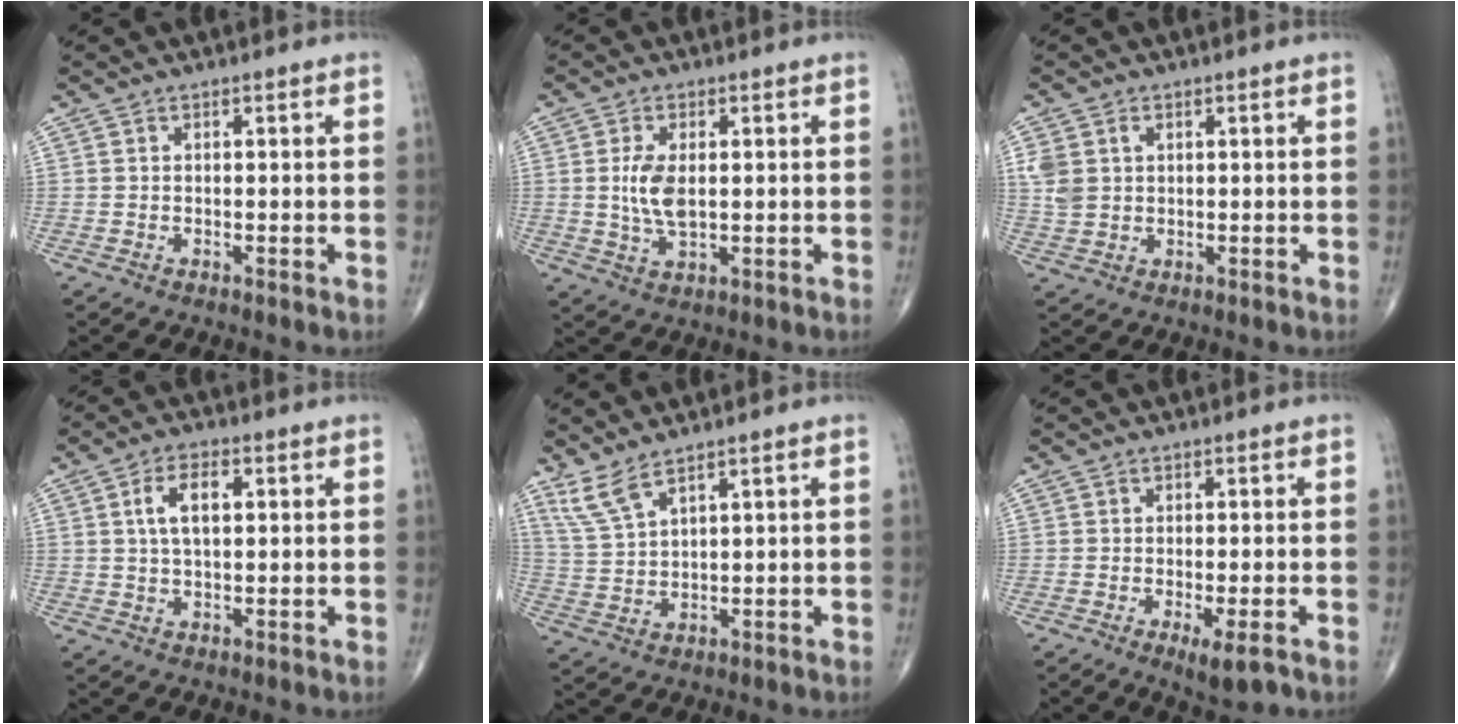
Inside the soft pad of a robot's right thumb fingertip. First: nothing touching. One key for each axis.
{"total": 6.1, "fx": 0.6, "fy": 3.0, "fz": 5.2, "tx": -0.104, "ty": -0.006, "tz": 0.015}
{"total": 4.8, "fx": 1.4, "fy": 3.6, "fz": 2.9, "tx": -0.057, "ty": 0.006, "tz": 0.037}
{"total": 6.2, "fx": 1.5, "fy": 3.1, "fz": 5.1, "tx": -0.092, "ty": 0.008, "tz": 0.027}
{"total": 5.3, "fx": 4.1, "fy": 1.0, "fz": 3.2, "tx": -0.076, "ty": -0.021, "tz": 0.094}
{"total": 4.7, "fx": -2.2, "fy": 1.2, "fz": 3.9, "tx": -0.061, "ty": -0.006, "tz": -0.029}